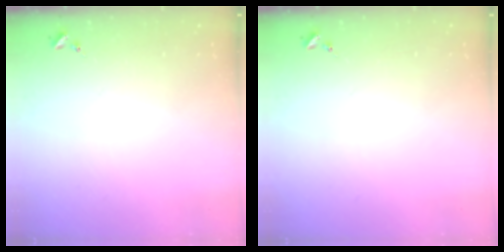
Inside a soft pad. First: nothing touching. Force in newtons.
{"total": 0.0}